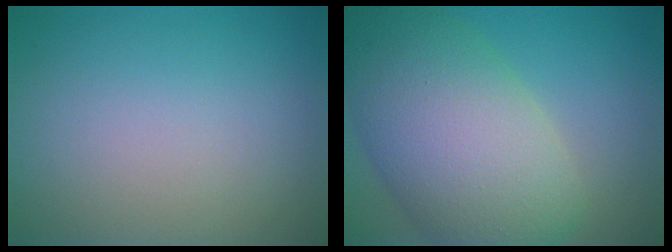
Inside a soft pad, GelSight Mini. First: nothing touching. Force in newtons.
{"total": 11.8, "press": 11.8, "slide": 0.6}